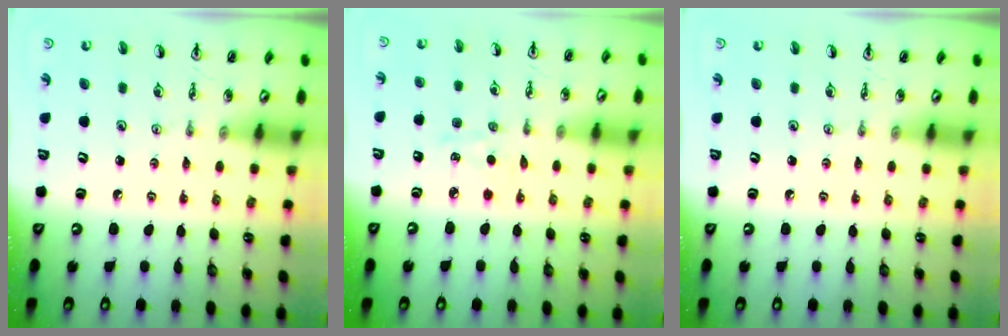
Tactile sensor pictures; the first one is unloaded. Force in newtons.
{"total": 4.3, "press": 4.2, "slide": 0.6}
{"total": 0.0}